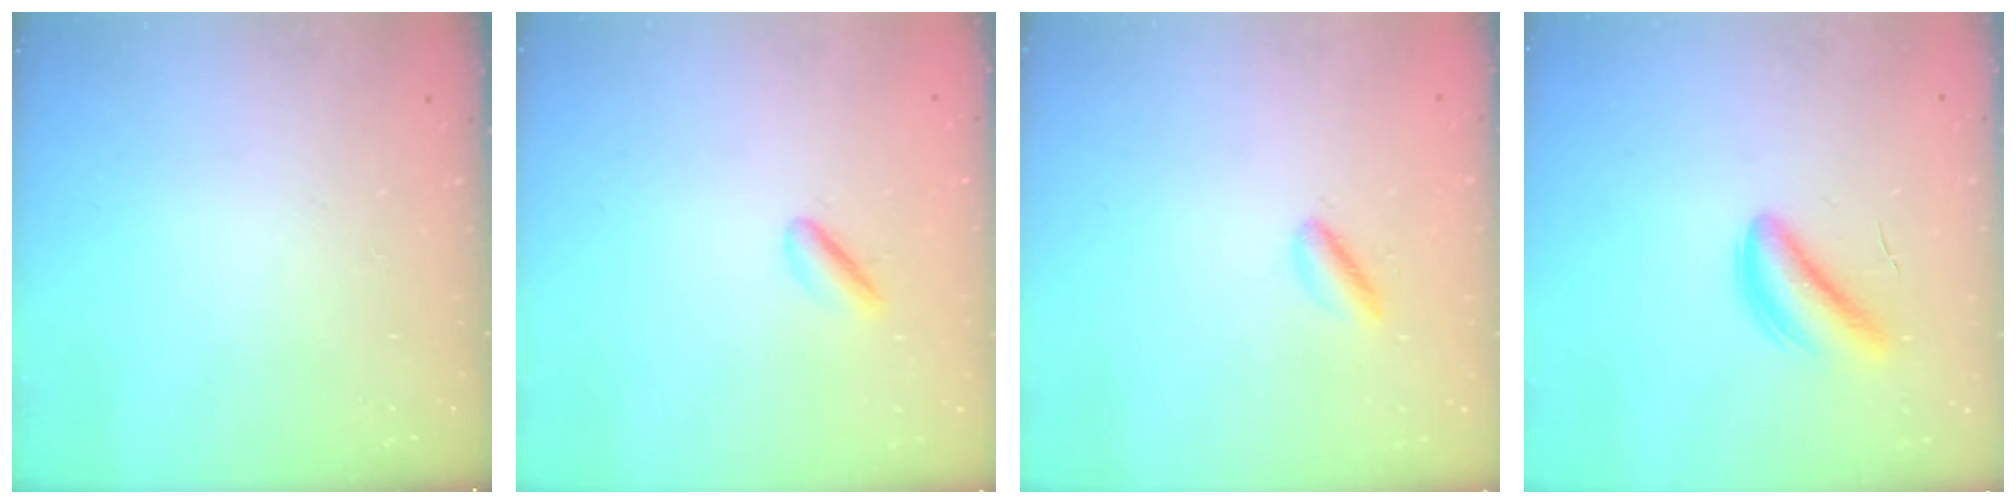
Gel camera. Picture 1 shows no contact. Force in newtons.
{"total": 2.9, "press": 2.6, "slide": 1.2}
{"total": 2.8, "press": 2.6, "slide": 1.1}
{"total": 5.4, "press": 5.1, "slide": 1.7}